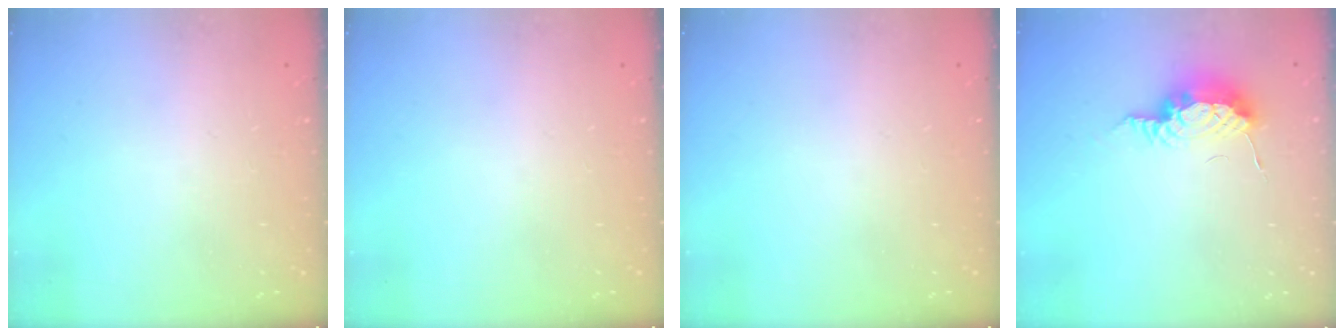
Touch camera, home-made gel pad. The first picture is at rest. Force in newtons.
{"total": 0.0}
{"total": 0.0}
{"total": 8.8, "press": 8.6, "slide": 2.0}